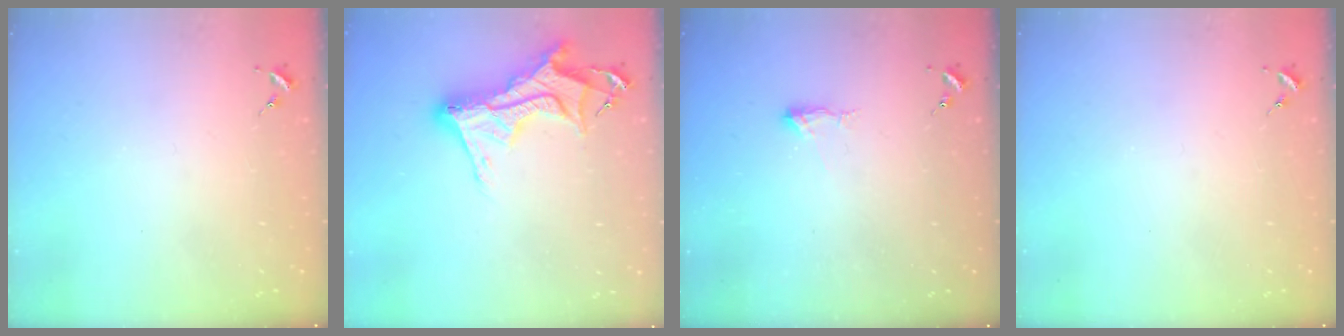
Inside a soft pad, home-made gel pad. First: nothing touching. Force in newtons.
{"total": 15.8, "press": 15.7, "slide": 1.5}
{"total": 4.5, "press": 4.4, "slide": 0.8}
{"total": 0.0}